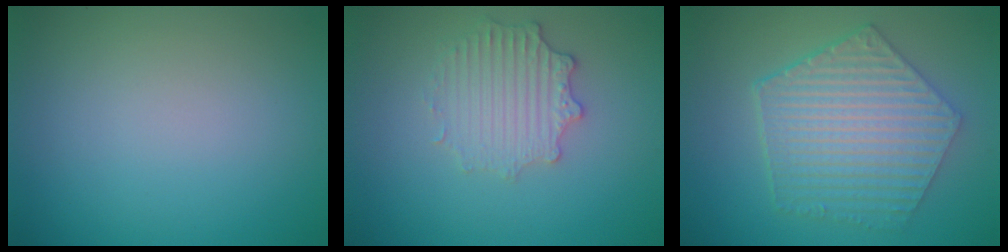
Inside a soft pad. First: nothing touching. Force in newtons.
{"total": 2.6, "press": 2.5, "slide": 0.9}
{"total": 6.8, "press": 5.0, "slide": 4.6}